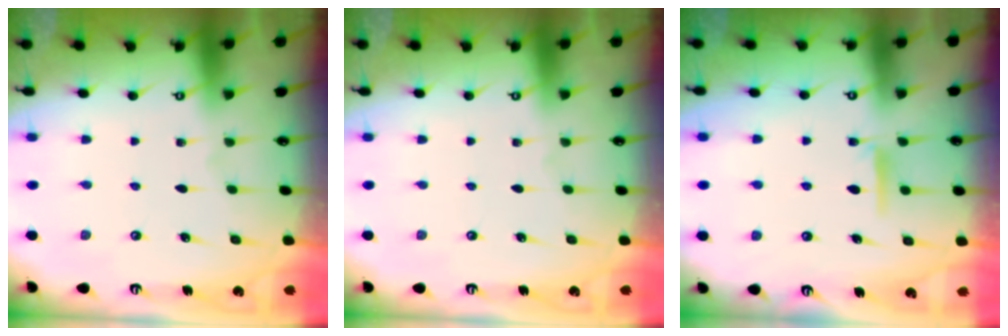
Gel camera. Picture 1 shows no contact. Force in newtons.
{"total": 0.0}
{"total": 5.2, "press": 5.2, "slide": 0.5}